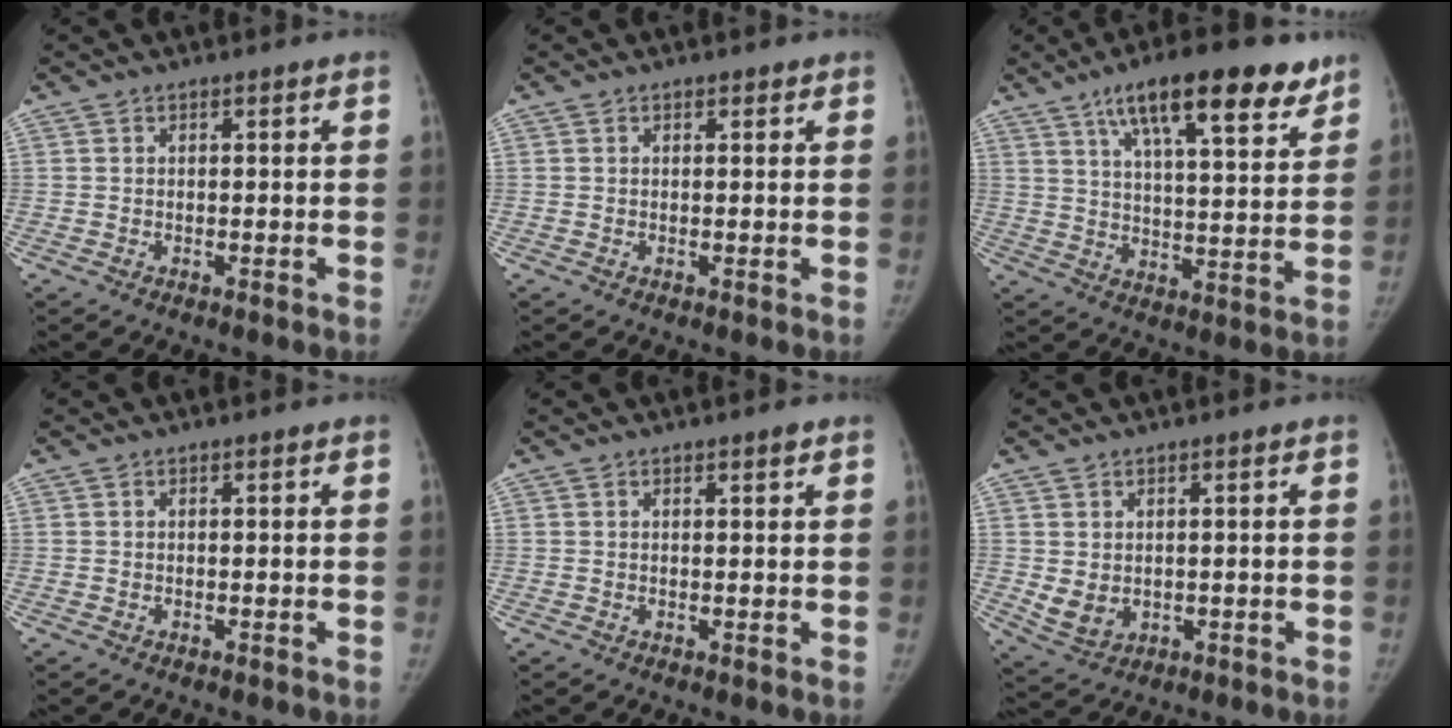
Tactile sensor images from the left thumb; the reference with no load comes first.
{"total": 0.8, "force": [0.5, 0.5, 0.2], "torque": [0.004, -0.003, 0.003]}
{"total": 18.6, "force": [11.6, 5.6, 13.5], "torque": [-0.177, -0.033, 0.181]}
{"total": 0.0}
{"total": 1.0, "force": [0.7, 0.2, 0.6], "torque": [-0.007, -0.004, 0.011]}
{"total": 4.7, "force": [0.2, 3.7, 2.9], "torque": [-0.044, -0.013, 0.020]}